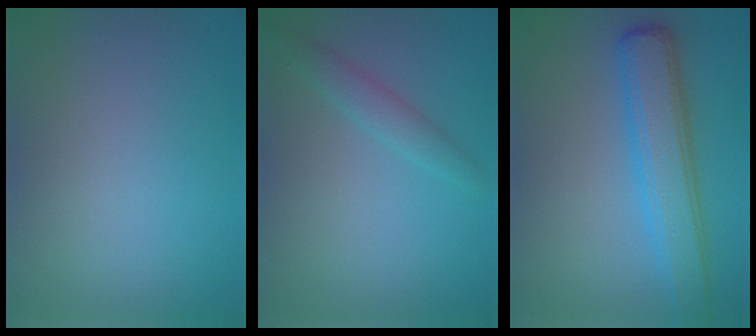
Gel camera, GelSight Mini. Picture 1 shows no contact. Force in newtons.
{"total": 1.8, "press": 1.8, "slide": 0.1}
{"total": 5.1, "press": 5.1, "slide": 0.1}